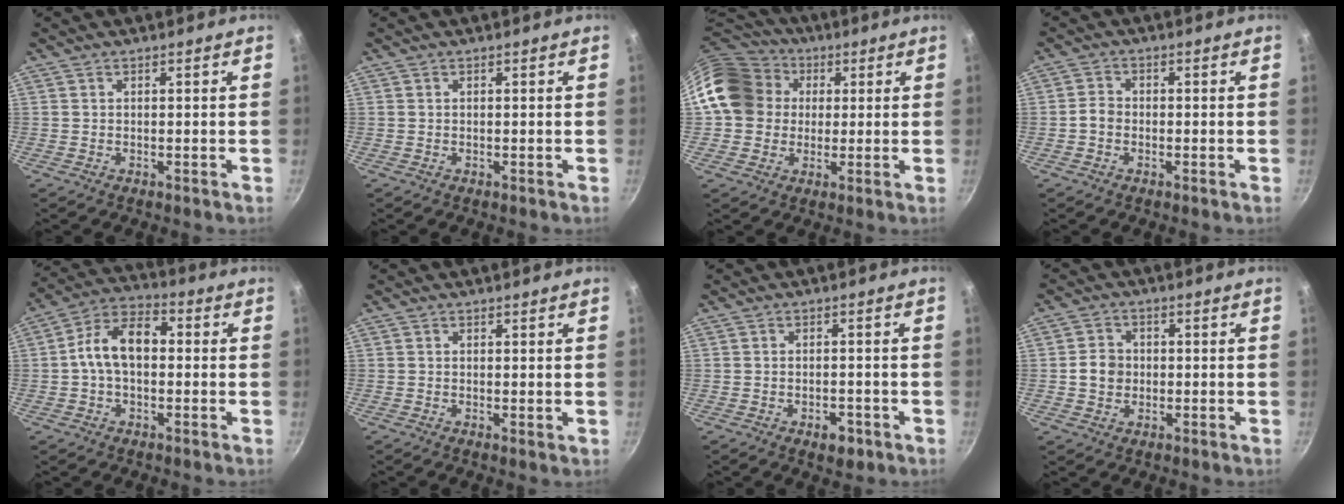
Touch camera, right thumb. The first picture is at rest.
{"total": 0.0}
{"total": 16.6, "force": [2.6, 14.6, 7.4], "torque": [-0.120, 0.038, 0.038]}
{"total": 2.5, "force": [-0.8, 2.0, 1.3], "torque": [-0.017, 0.016, -0.018]}
{"total": 10.8, "force": [0.2, 6.8, 8.4], "torque": [-0.126, 0.039, -0.014]}
{"total": 0.6, "force": [0.3, 0.2, 0.5], "torque": [-0.008, -0.006, 0.003]}
{"total": 3.8, "force": [-2.0, 2.1, 2.6], "torque": [-0.028, 0.014, -0.021]}
{"total": 4.8, "force": [-0.3, 4.2, 2.3], "torque": [-0.018, 0.010, -0.009]}